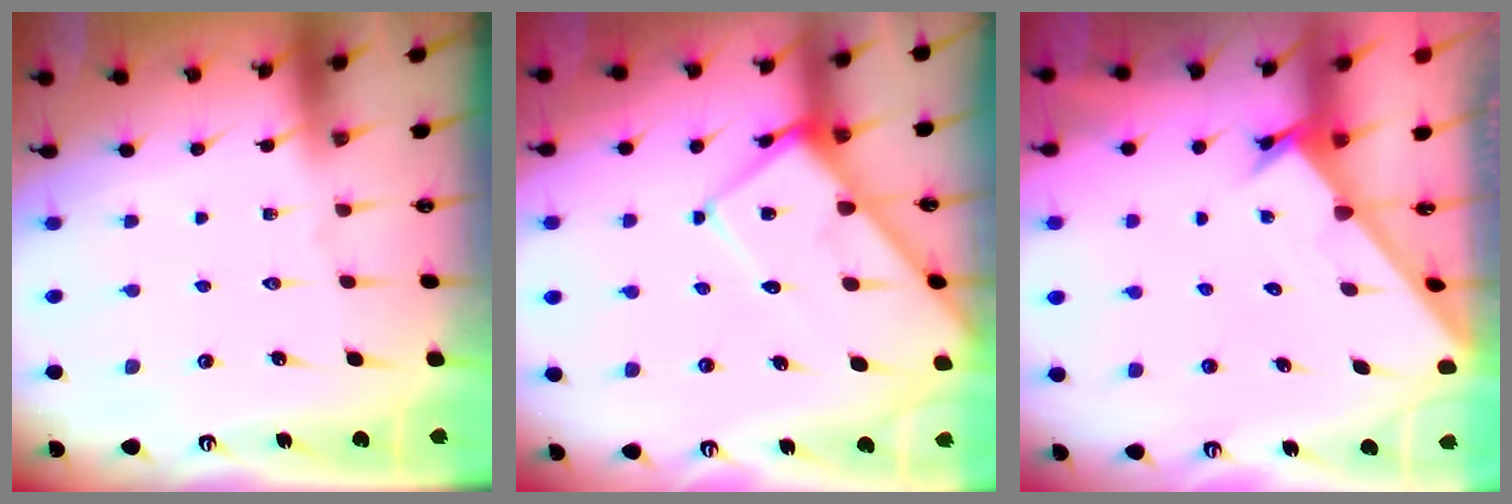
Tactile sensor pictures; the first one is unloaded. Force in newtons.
{"total": 11.1, "press": 11.1, "slide": 1.0}
{"total": 1.8, "press": 1.8, "slide": 0.1}